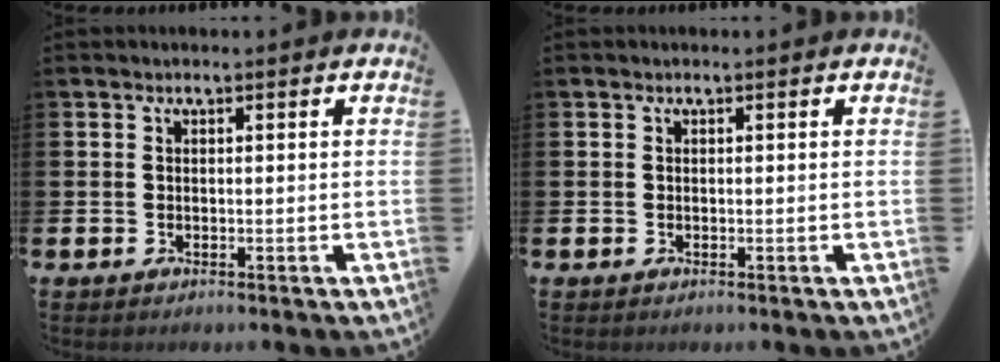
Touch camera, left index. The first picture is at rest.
{"total": 0.0}